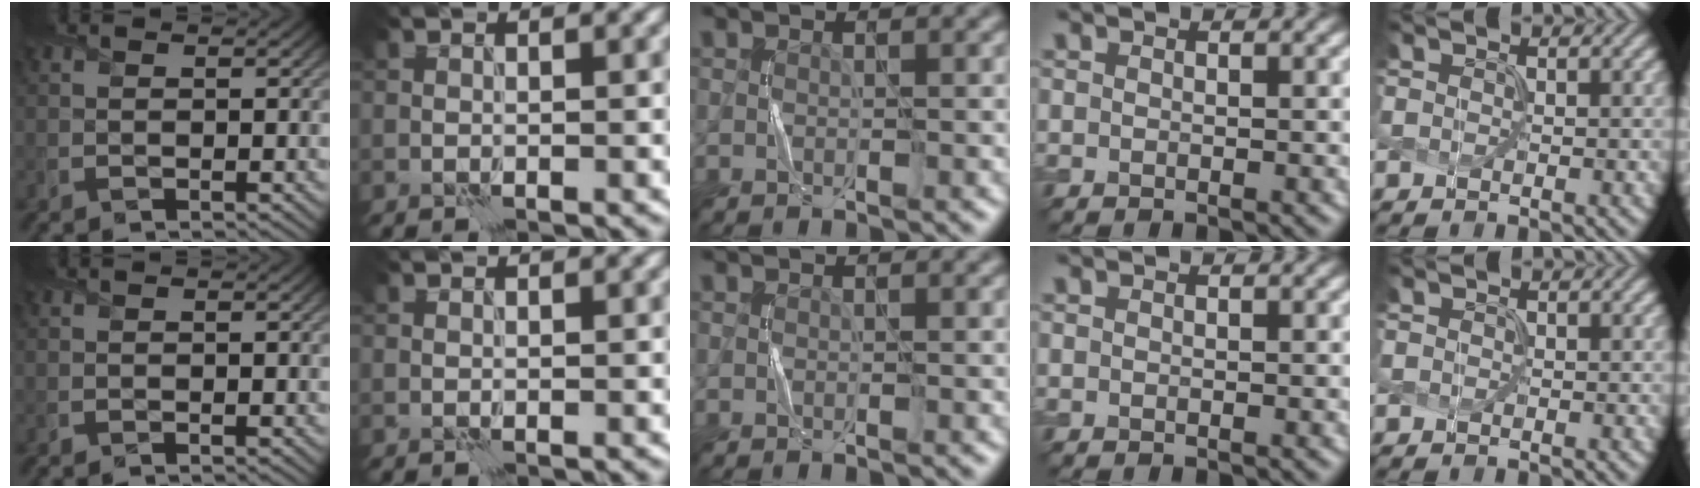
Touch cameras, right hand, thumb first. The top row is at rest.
{}